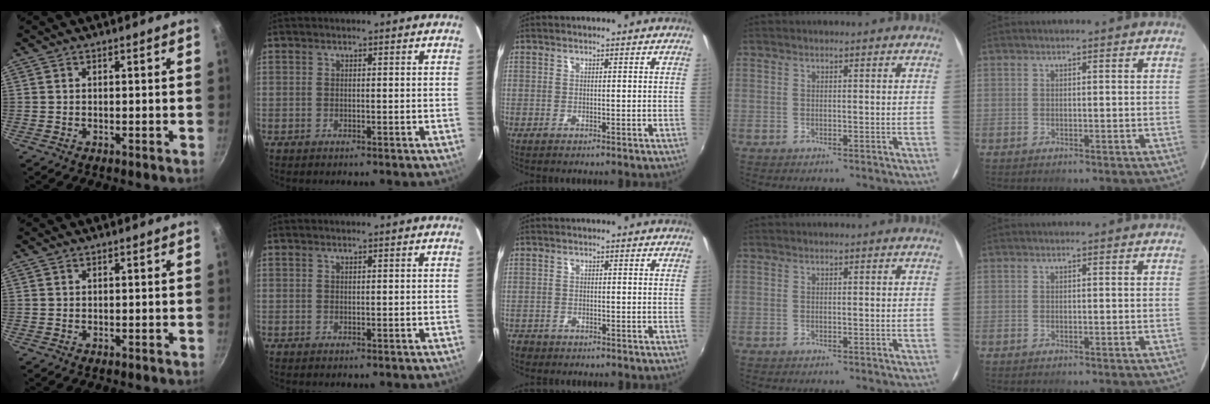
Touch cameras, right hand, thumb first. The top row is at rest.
{"index": {"total": 0.5, "force": [0.3, -0.3, -0.3], "torque": [0.004, -0.001, 0.007]}, "middle": {"total": 2.7, "force": [-1.9, 1.9, 0.6], "torque": [-0.022, -0.005, -0.034]}}